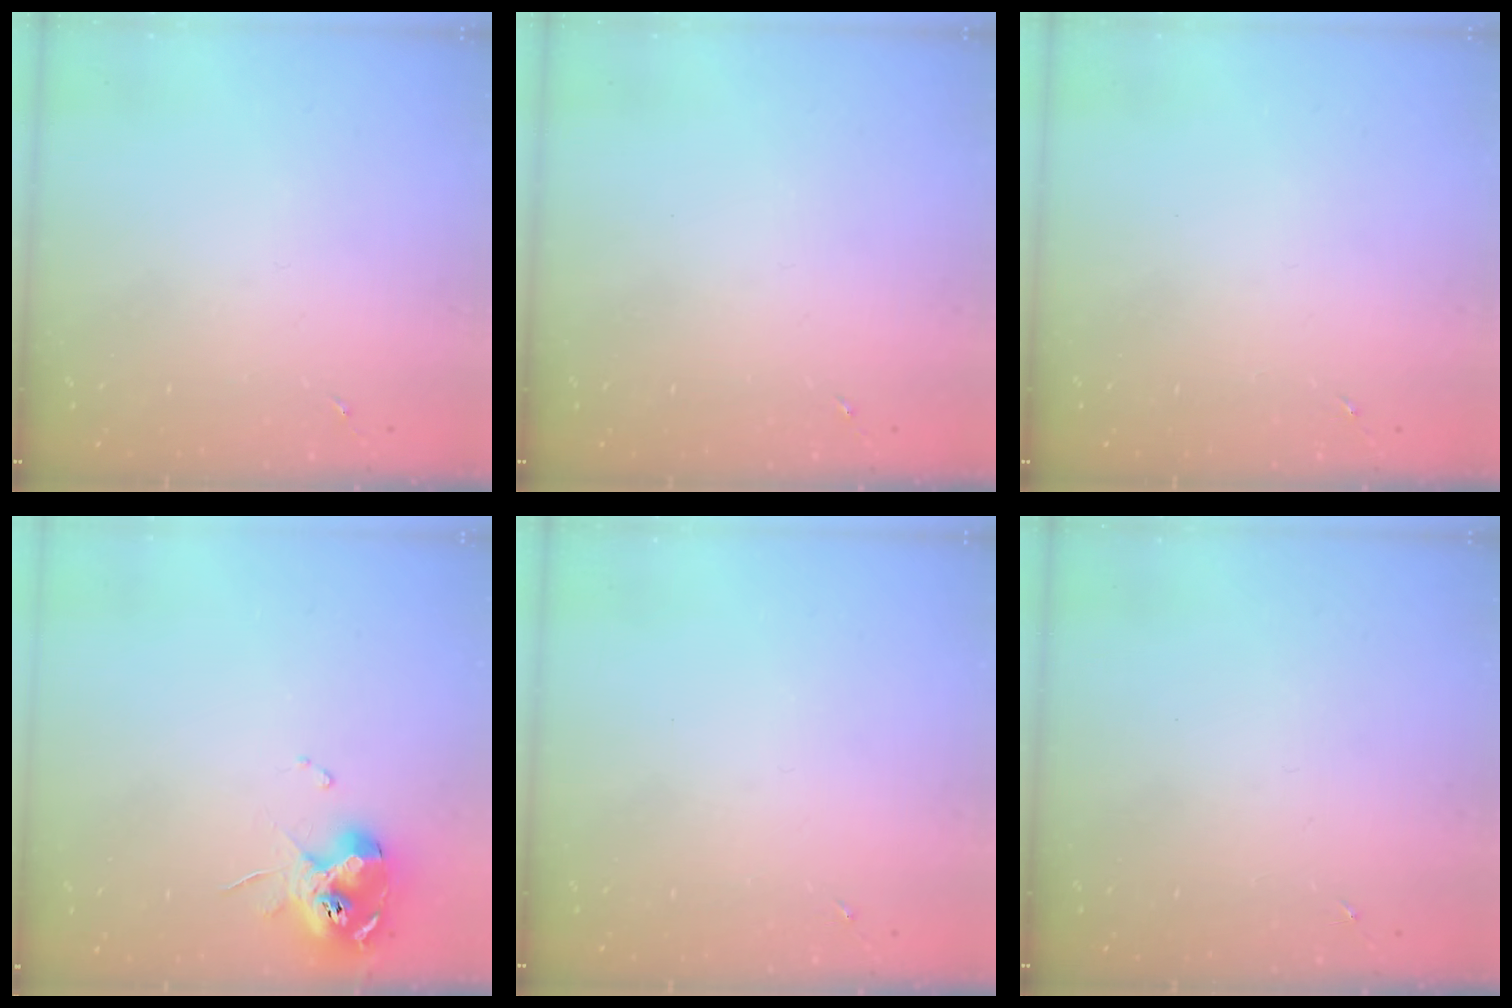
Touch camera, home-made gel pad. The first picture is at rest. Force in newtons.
{"total": 0.0}
{"total": 0.0}
{"total": 11.0, "press": 10.9, "slide": 1.3}
{"total": 0.0}
{"total": 0.0}